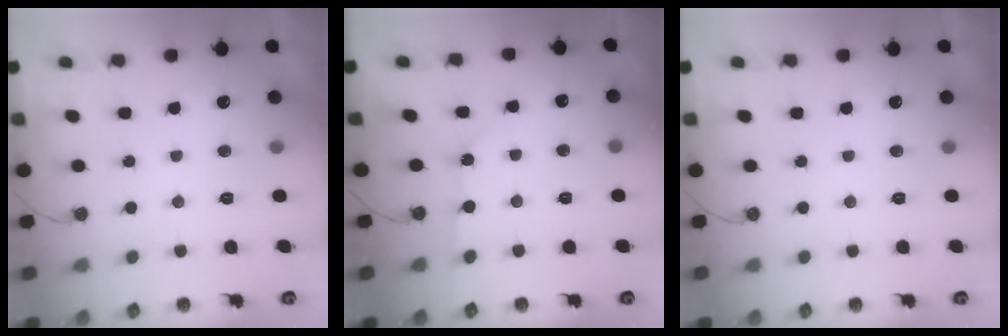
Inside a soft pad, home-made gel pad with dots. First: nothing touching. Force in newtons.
{"total": 1.8, "press": 1.8, "slide": 0.3}
{"total": 0.0}